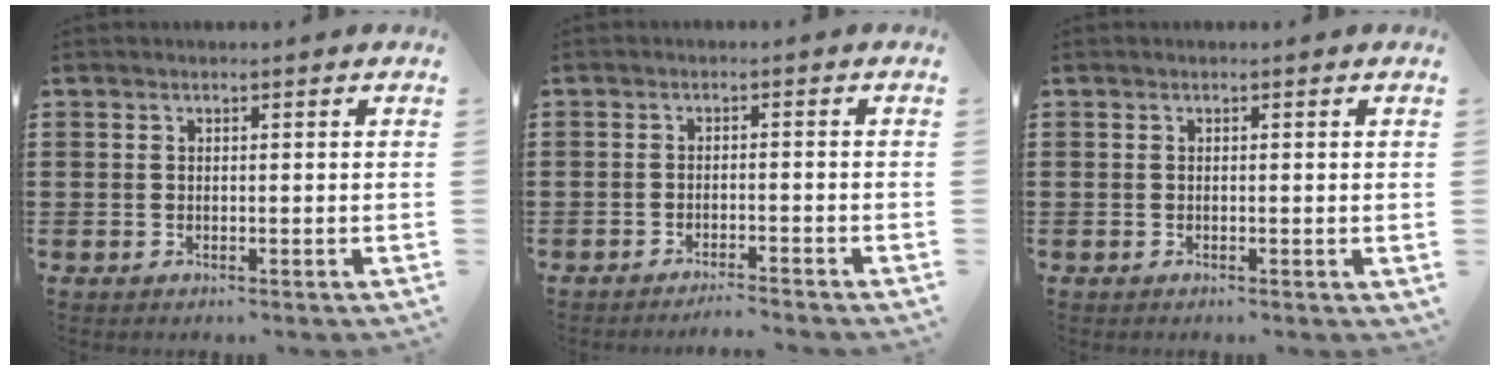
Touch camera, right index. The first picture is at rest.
{"total": 2.3, "force": [-2.2, -0.5, 0.4], "torque": [-0.009, -0.002, -0.044]}
{"total": 0.0}